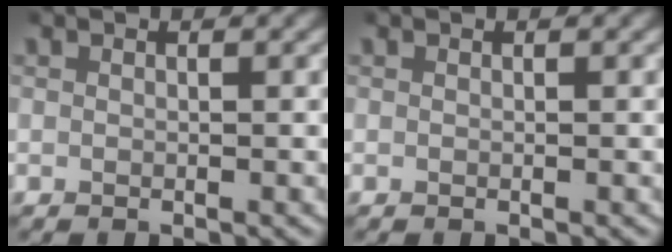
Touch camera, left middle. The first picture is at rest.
{"total": 0.0}